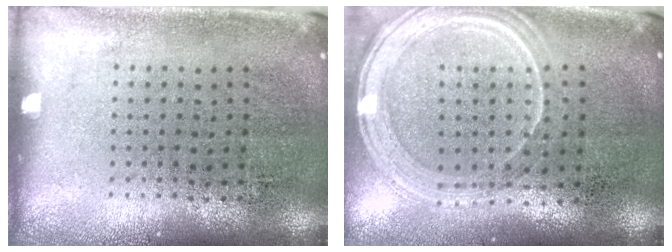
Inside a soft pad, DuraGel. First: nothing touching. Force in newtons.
{"total": 1.4, "press": 1.3, "slide": 0.2}